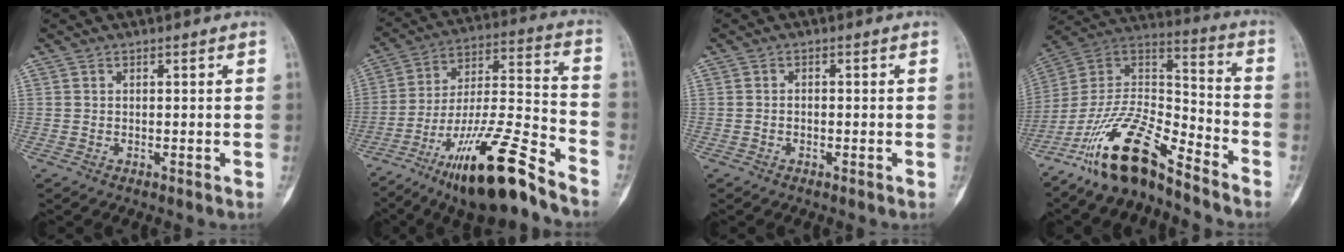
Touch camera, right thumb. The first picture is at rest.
{"total": 21.5, "force": [-14.6, 3.8, 15.4], "torque": [-0.282, 0.073, -0.250]}
{"total": 0.8, "force": [-0.3, 0.6, 0.5], "torque": [-0.008, 0.004, -0.007]}
{"total": 15.6, "force": [-12.2, 3.9, 9.0], "torque": [-0.169, 0.094, -0.231]}